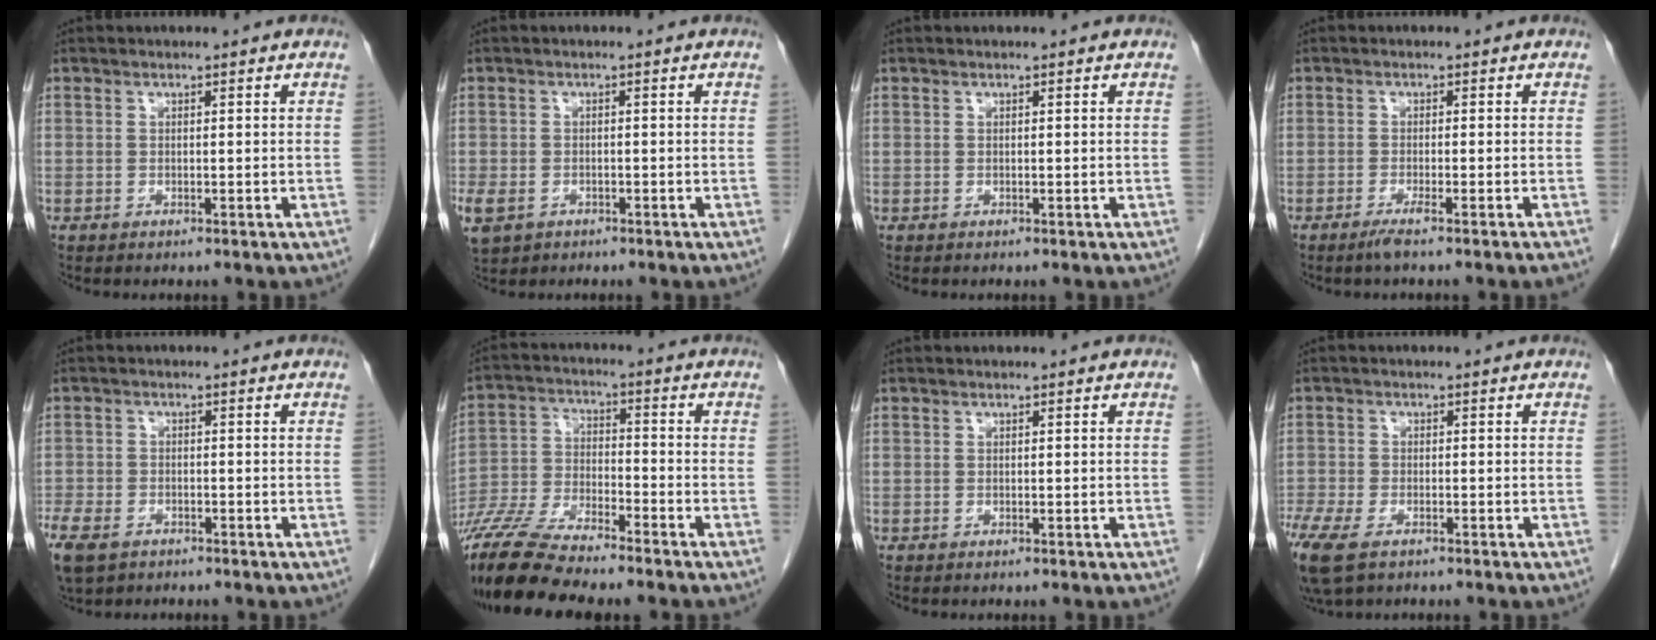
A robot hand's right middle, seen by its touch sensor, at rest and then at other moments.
{"total": 5.8, "force": [-2.9, 4.2, 2.8], "torque": [-0.076, -0.008, -0.044]}
{"total": 0.0}
{"total": 2.7, "force": [-1.9, -0.6, 1.8], "torque": [-0.029, -0.002, -0.032]}
{"total": 10.1, "force": [-6.2, 6.1, 5.1], "torque": [-0.138, -0.012, -0.099]}
{"total": 11.9, "force": [-10.2, 1.0, 6.0], "torque": [-0.124, -0.024, -0.193]}
{"total": 0.0}
{"total": 9.9, "force": [-6.3, 4.4, 6.3], "torque": [-0.159, -0.019, -0.108]}